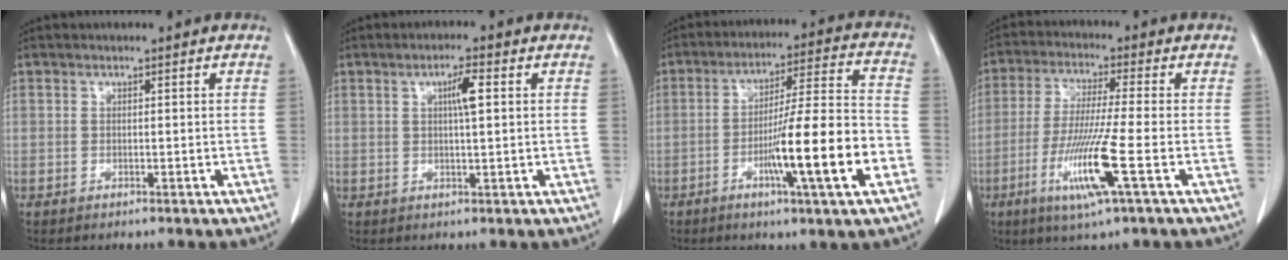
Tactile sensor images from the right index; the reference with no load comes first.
{"total": 3.6, "force": [1.0, 0.3, 3.5], "torque": [-0.060, 0.003, 0.015]}
{"total": 15.3, "force": [-5.1, -0.1, 14.4], "torque": [-0.236, -0.003, -0.083]}
{"total": 10.9, "force": [-3.8, -0.7, 10.1], "torque": [-0.206, -0.025, -0.077]}